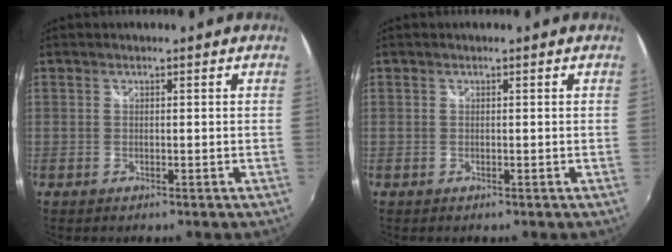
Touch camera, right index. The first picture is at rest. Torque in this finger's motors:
{"motor_torque": [-0.01, 0.00, 0.00, 0.01]}